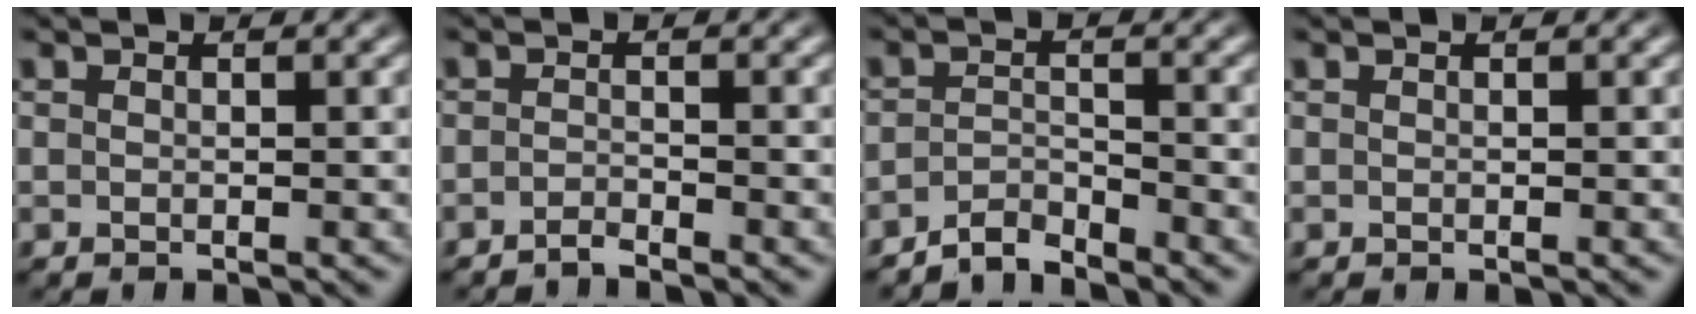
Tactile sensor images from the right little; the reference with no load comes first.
{"total": 1.7, "force": [-1.7, -0.3, 0.0], "torque": [-0.002, -0.005, -0.031]}
{"total": 3.2, "force": [-3.1, 0.4, 0.7], "torque": [-0.014, -0.008, -0.054]}
{"total": 0.0}